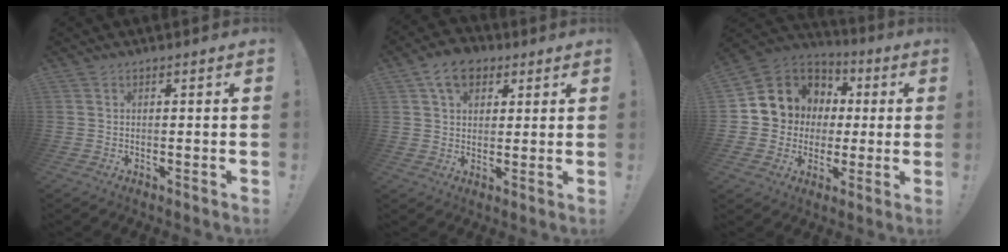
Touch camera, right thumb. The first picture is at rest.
{"total": 9.1, "force": [4.5, 6.3, 4.6], "torque": [-0.068, -0.007, 0.086]}
{"total": 10.3, "force": [1.5, 9.9, 2.3], "torque": [-0.030, -0.011, 0.049]}